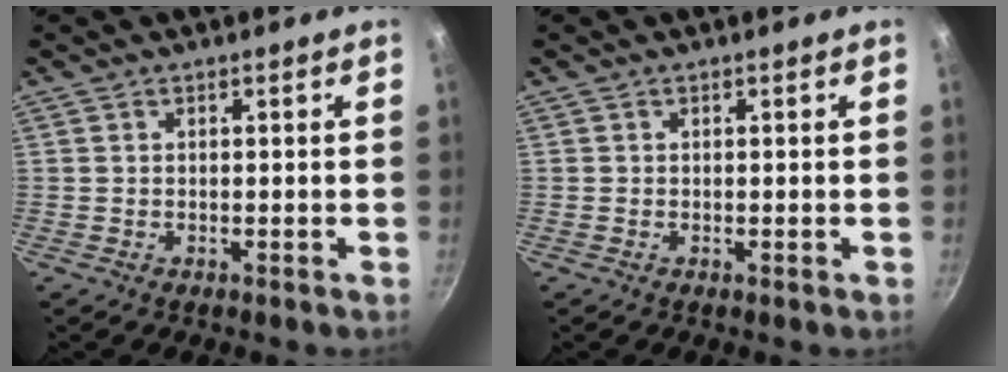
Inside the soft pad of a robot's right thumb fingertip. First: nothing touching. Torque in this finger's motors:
{"motor_torque": [1.29, 1.14, 0.01, 0.16, 0.00]}